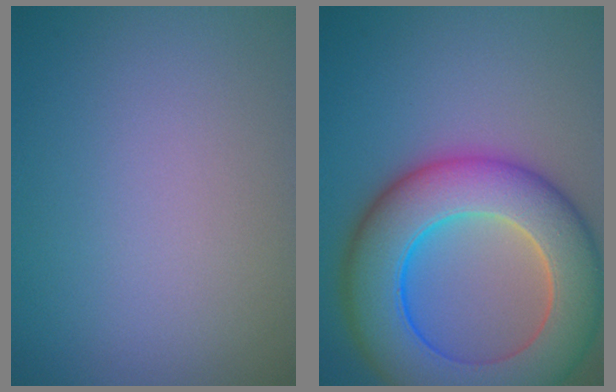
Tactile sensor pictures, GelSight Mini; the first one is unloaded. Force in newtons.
{"total": 11.9, "press": 11.9, "slide": 0.5}